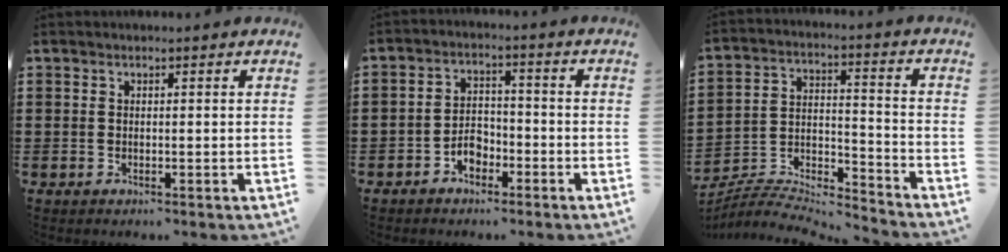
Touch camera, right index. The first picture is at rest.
{"total": 3.8, "force": [-2.4, 2.3, 1.7], "torque": [-0.034, 0.006, -0.047]}
{"total": 6.9, "force": [-6.6, 0.8, 1.6], "torque": [-0.032, -0.004, -0.134]}